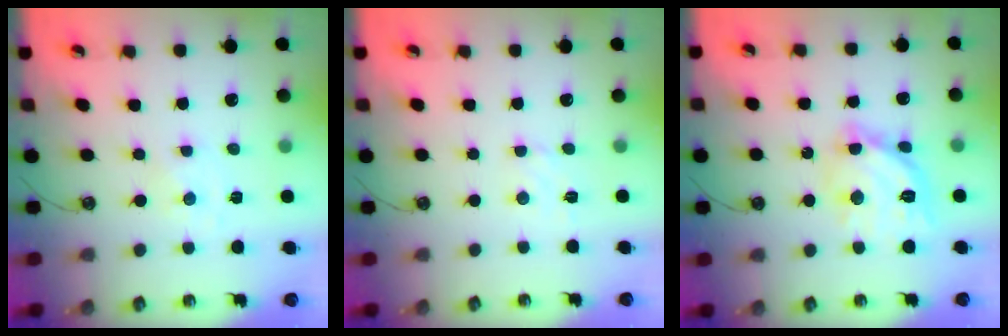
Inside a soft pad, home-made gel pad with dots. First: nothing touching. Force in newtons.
{"total": 3.1, "press": 3.1, "slide": 0.5}
{"total": 14.3, "press": 14.2, "slide": 0.9}